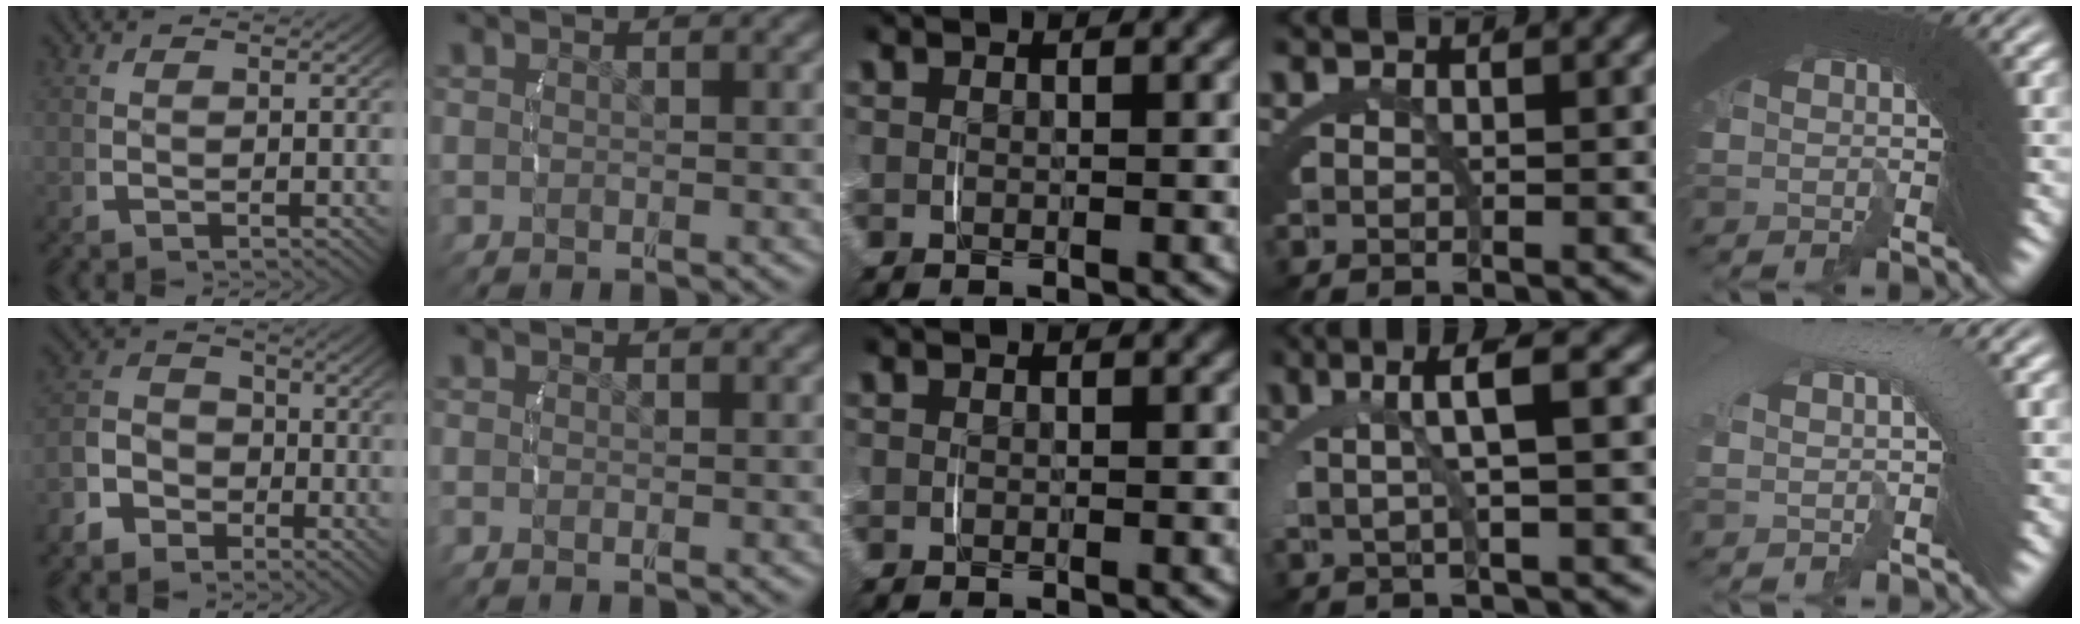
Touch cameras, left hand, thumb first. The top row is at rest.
{"thumb": {"total": 6.5, "force": [-2.1, 5.6, 2.6], "torque": [-0.032, -0.008, -0.046]}, "index": {"total": 1.3, "force": [-0.3, 1.1, 0.7], "torque": [-0.024, -0.004, -0.006]}, "ring": {"total": 5.1, "force": [2.3, 0.5, 4.6], "torque": [-0.072, 0.021, 0.030]}, "little": {"total": 3.3, "force": [1.2, 0.9, 3.0], "torque": [-0.046, 0.030, 0.016]}}